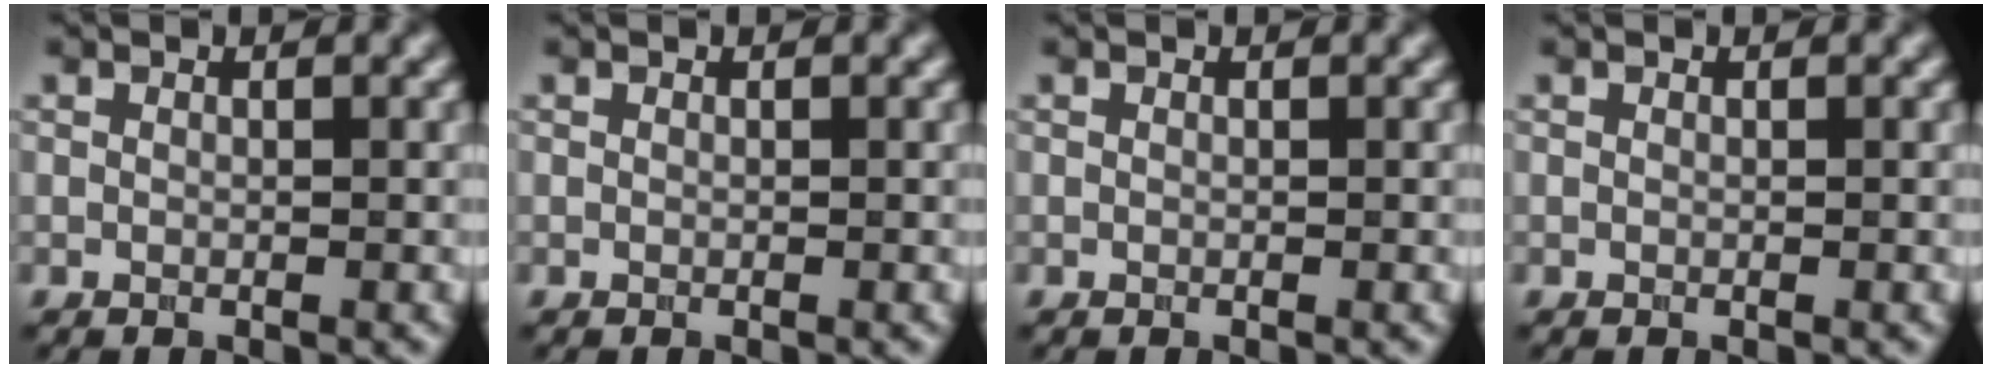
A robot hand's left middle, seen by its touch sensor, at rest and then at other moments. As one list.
[{"total": 0.0}, {"total": 0.0}, {"total": 0.0}]